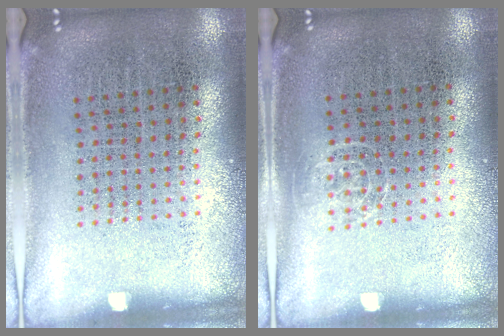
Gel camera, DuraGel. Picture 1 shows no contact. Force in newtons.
{"total": 0.6, "press": 0.5, "slide": 0.4}